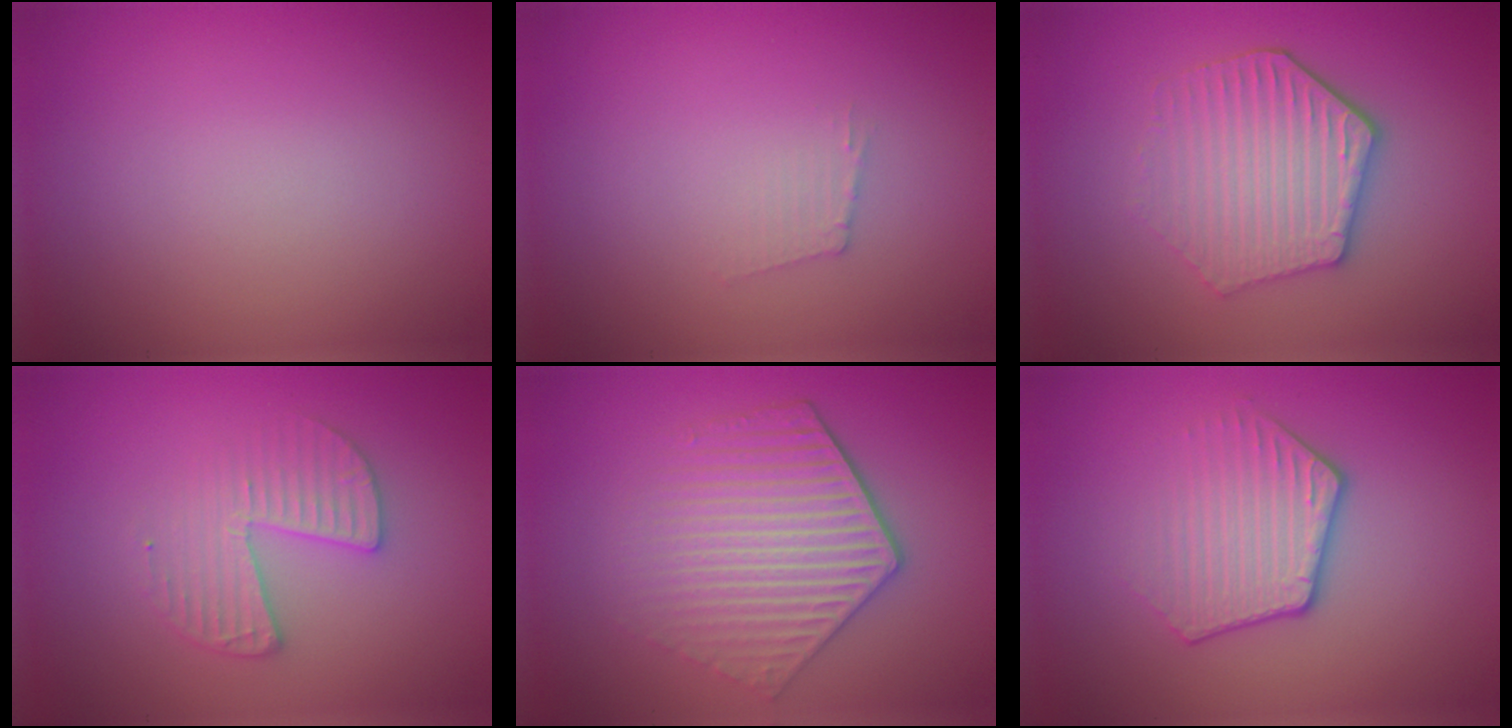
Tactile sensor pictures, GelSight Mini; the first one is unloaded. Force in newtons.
{"total": 1.1, "press": 1.0, "slide": 0.2}
{"total": 4.8, "press": 4.0, "slide": 2.5}
{"total": 3.1, "press": 3.0, "slide": 0.5}
{"total": 5.5, "press": 4.2, "slide": 3.6}
{"total": 3.6, "press": 3.1, "slide": 1.8}